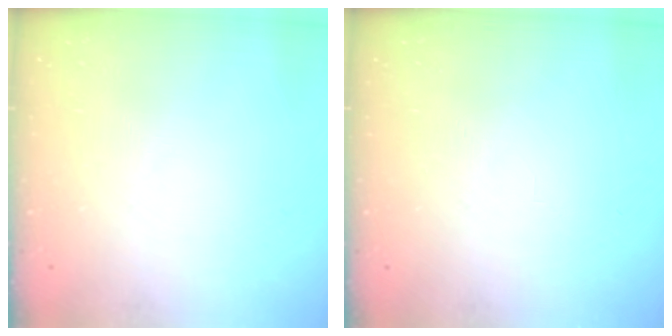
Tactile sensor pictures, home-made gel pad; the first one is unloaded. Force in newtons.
{"total": 0.0}